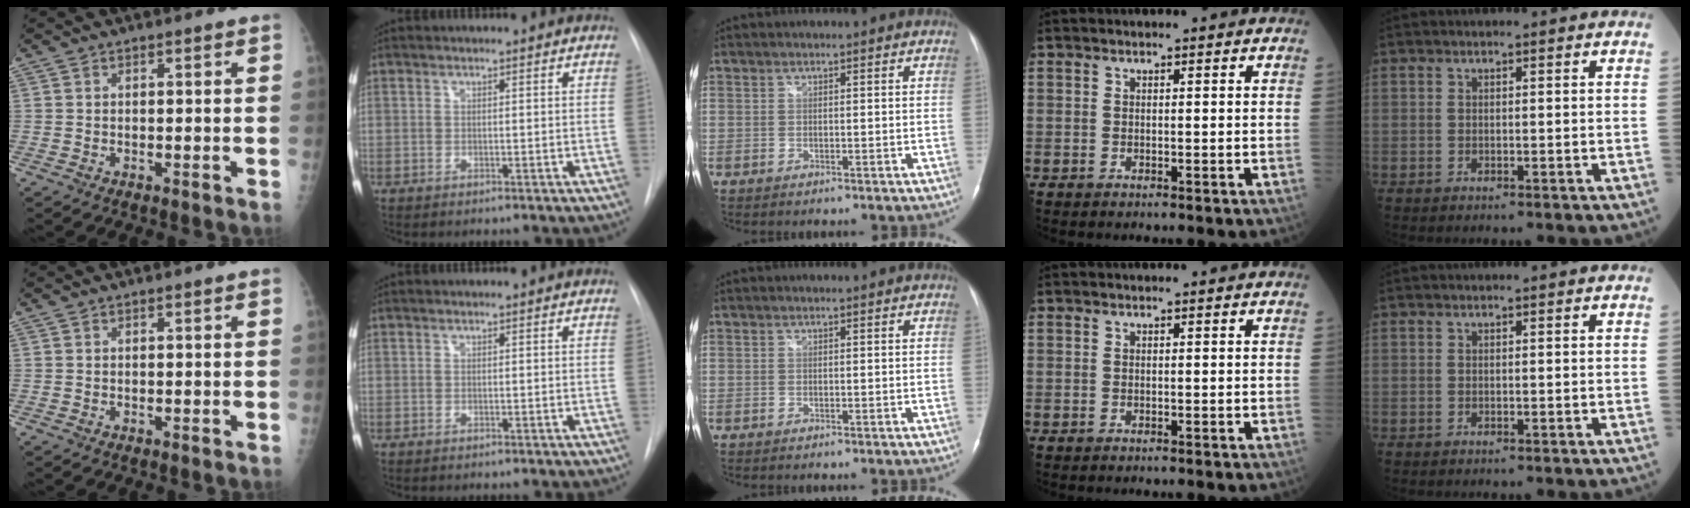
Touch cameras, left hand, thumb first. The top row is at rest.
{}